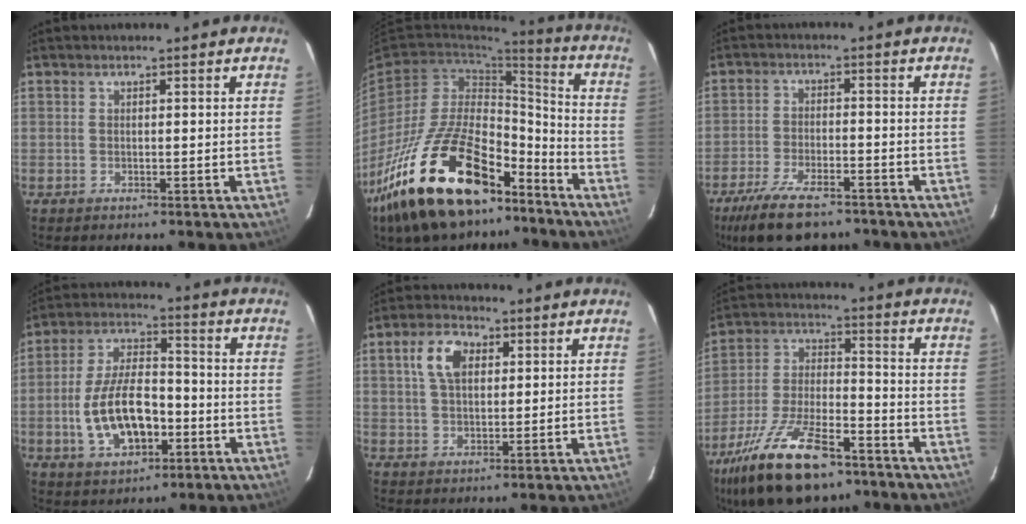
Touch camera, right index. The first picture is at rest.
{"total": 29.0, "force": [-18.9, 13.1, 17.6], "torque": [-0.339, -0.003, -0.297]}
{"total": 13.7, "force": [-10.2, 5.0, 7.6], "torque": [-0.173, -0.025, -0.173]}
{"total": 14.0, "force": [-3.9, 7.1, 11.4], "torque": [-0.227, 0.011, -0.056]}
{"total": 7.0, "force": [2.4, 4.1, 5.1], "torque": [-0.098, 0.020, 0.045]}
{"total": 21.2, "force": [-14.0, 8.2, 13.6], "torque": [-0.276, -0.027, -0.242]}